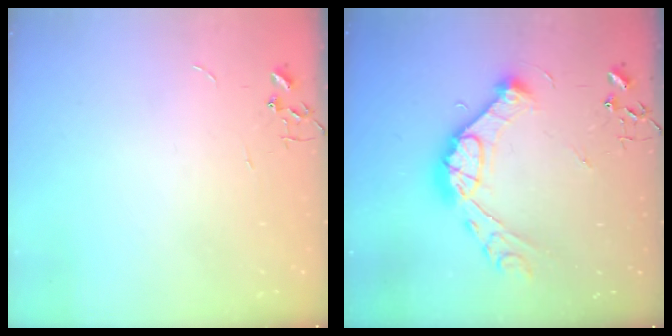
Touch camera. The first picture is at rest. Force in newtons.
{"total": 15.3, "press": 15.2, "slide": 1.5}